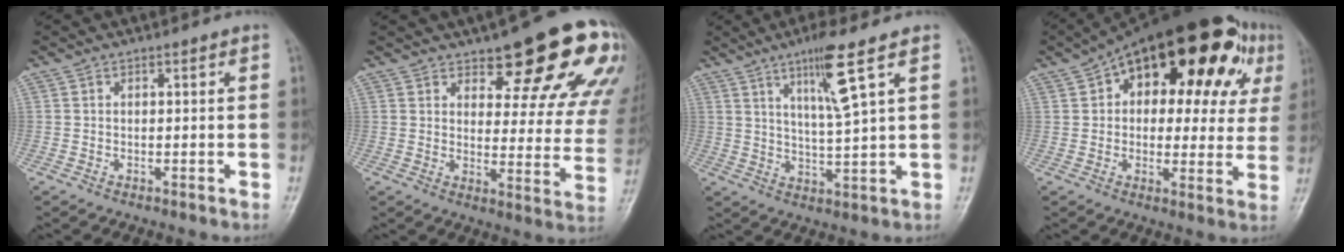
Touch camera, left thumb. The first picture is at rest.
{"total": 19.1, "force": [12.4, 6.4, 13.1], "torque": [-0.119, -0.067, 0.152]}
{"total": 8.5, "force": [4.4, -0.2, 7.2], "torque": [-0.139, -0.029, 0.086]}
{"total": 23.3, "force": [9.2, 12.2, 17.7], "torque": [-0.213, 0.021, 0.127]}